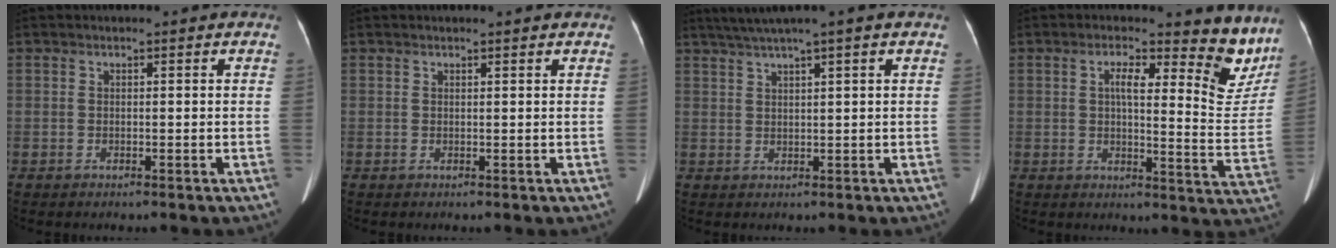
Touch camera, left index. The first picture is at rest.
{"total": 1.8, "force": [1.7, 0.0, 0.7], "torque": [-0.010, 0.010, 0.020]}
{"total": 5.1, "force": [3.9, -1.2, 3.2], "torque": [-0.061, 0.021, 0.072]}
{"total": 11.9, "force": [8.7, 3.2, 7.4], "torque": [-0.068, -0.016, 0.088]}